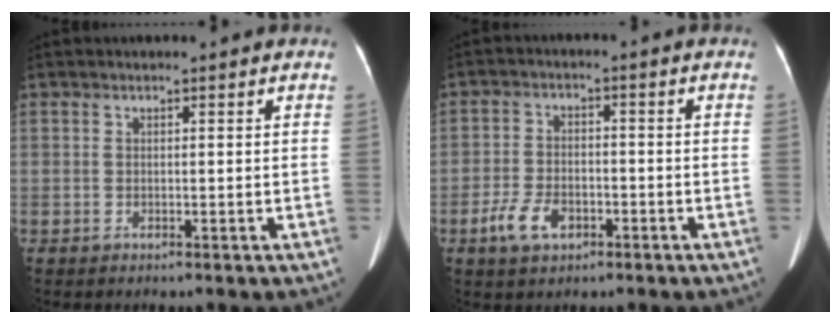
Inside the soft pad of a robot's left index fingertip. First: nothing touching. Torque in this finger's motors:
{"motor_torque": [0.51, 0.29, 0.11, 0.02]}